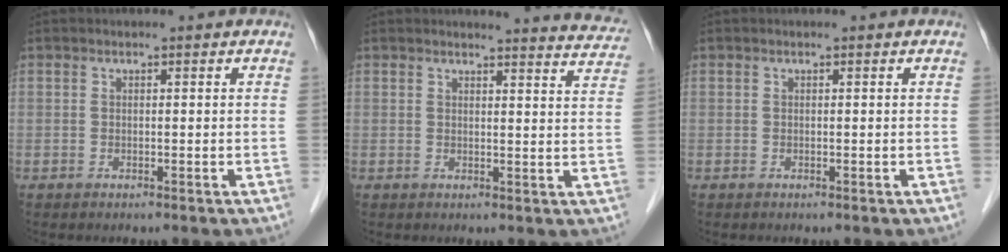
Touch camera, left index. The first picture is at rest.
{"total": 8.9, "force": [8.9, 0.2, 0.8], "torque": [0.003, -0.048, 0.074]}
{"total": 0.0}